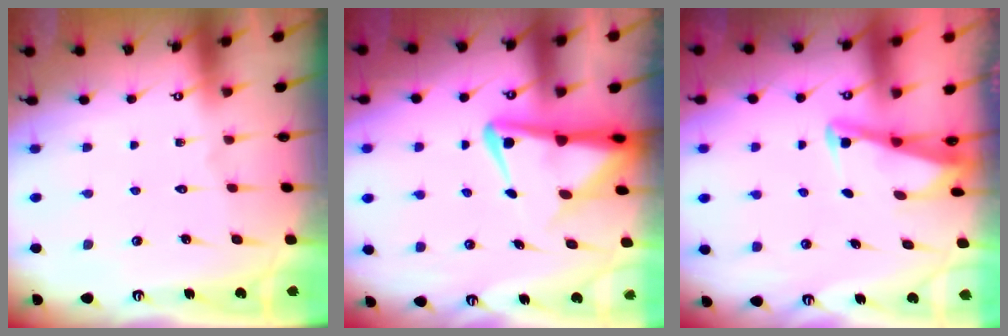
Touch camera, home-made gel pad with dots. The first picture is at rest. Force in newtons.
{"total": 6.8, "press": 6.7, "slide": 1.4}
{"total": 2.8, "press": 2.8, "slide": 0.3}